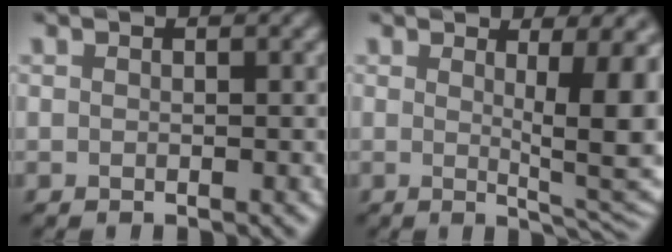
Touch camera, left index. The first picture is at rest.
{"total": 8.3, "force": [1.2, 2.1, 7.9], "torque": [-0.094, -0.010, 0.019]}